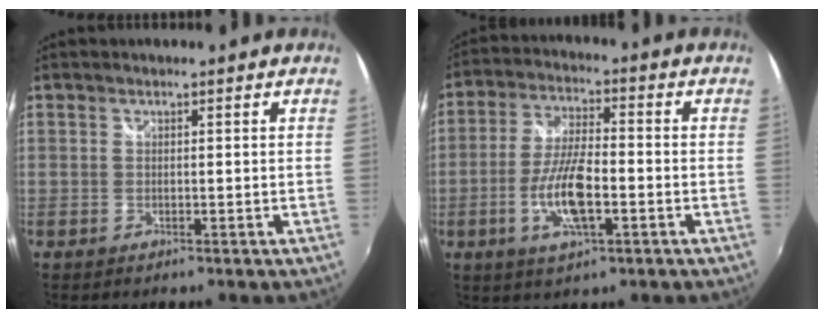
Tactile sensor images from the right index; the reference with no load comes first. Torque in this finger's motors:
{"motor_torque": [1.45, -0.51, 0.65, 0.10]}